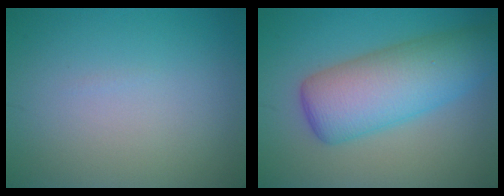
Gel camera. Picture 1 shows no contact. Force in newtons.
{"total": 8.2, "press": 8.2, "slide": 0.3}